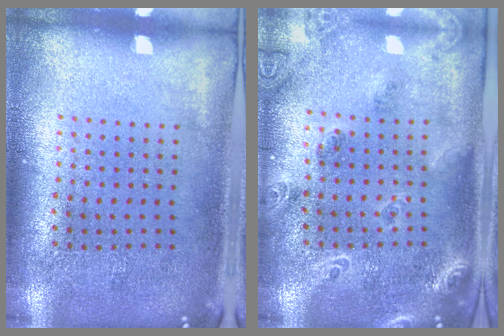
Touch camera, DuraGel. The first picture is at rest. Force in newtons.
{"total": 1.8, "press": 1.7, "slide": 0.8}